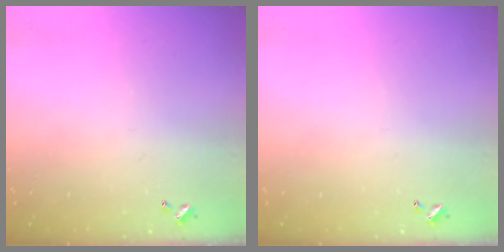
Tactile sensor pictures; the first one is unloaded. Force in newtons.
{"total": 0.0}